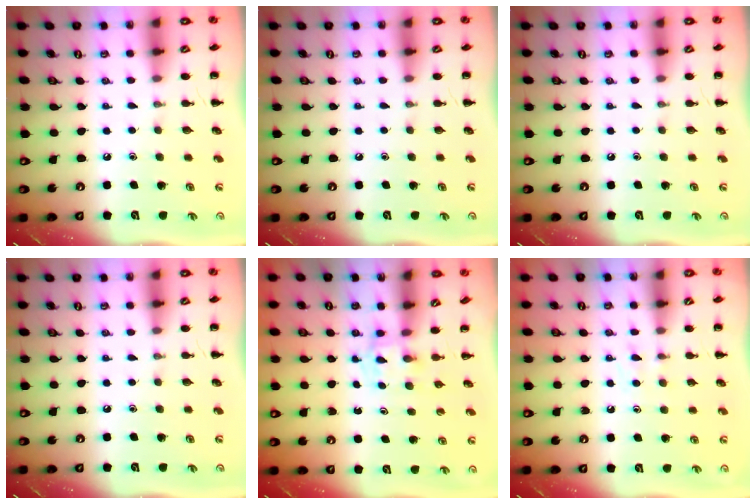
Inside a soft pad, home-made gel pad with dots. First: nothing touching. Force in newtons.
{"total": 0.0}
{"total": 0.0}
{"total": 0.0}
{"total": 2.4, "press": 2.2, "slide": 1.0}
{"total": 3.0, "press": 2.7, "slide": 1.4}